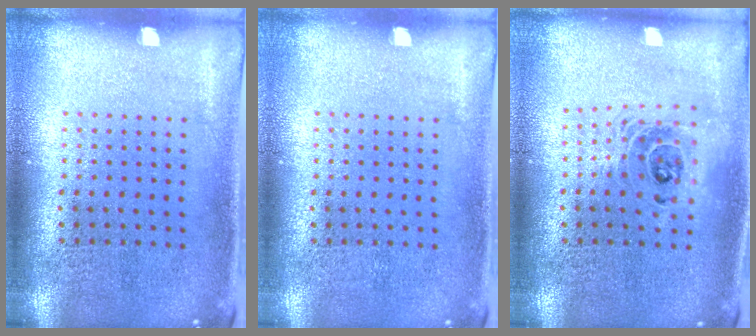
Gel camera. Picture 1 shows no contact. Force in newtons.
{"total": 0.0}
{"total": 1.5, "press": 1.2, "slide": 0.9}